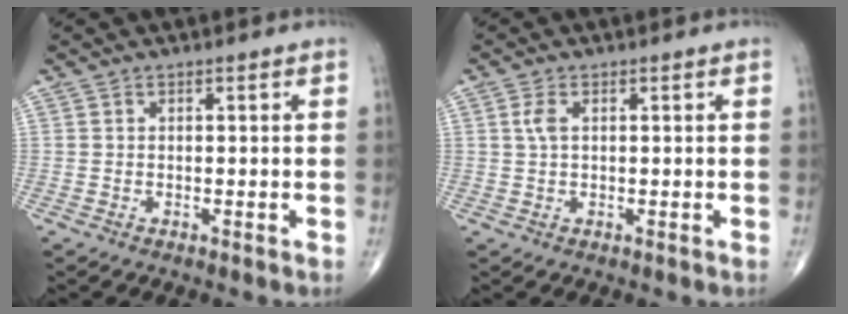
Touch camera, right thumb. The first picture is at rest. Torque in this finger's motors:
{"motor_torque": [-0.54, 0.51, 0.01, 0.00, 0.00]}